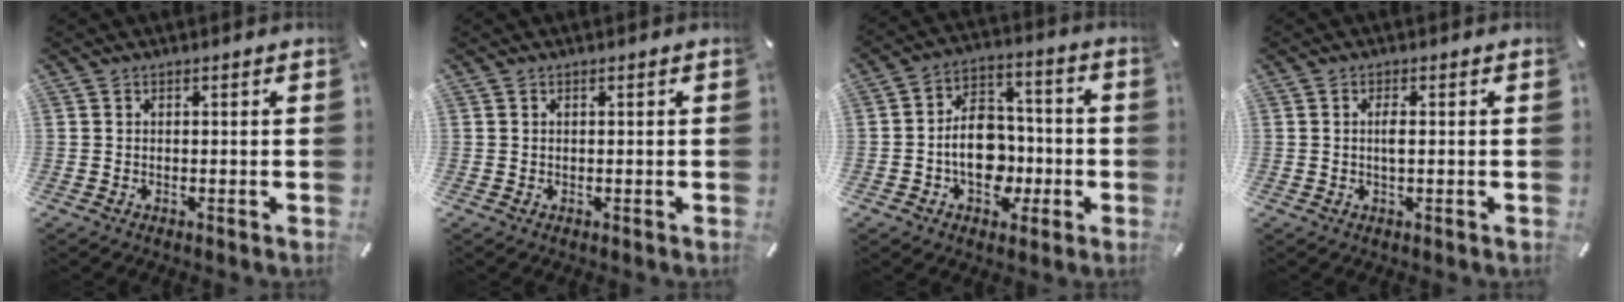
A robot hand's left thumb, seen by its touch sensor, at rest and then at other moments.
{"total": 0.0}
{"total": 12.1, "force": [-2.6, 9.3, 7.4], "torque": [-0.121, 0.018, -0.045]}
{"total": 2.3, "force": [0.1, 0.5, 2.3], "torque": [-0.045, -0.001, 0.000]}